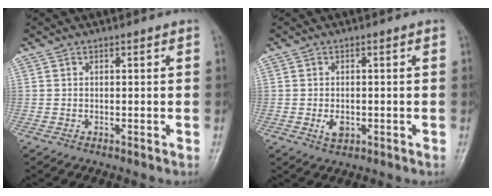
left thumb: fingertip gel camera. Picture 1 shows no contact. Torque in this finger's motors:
{"motor_torque": [0.39, 0.57, 0.52, 0.09, 0.00]}